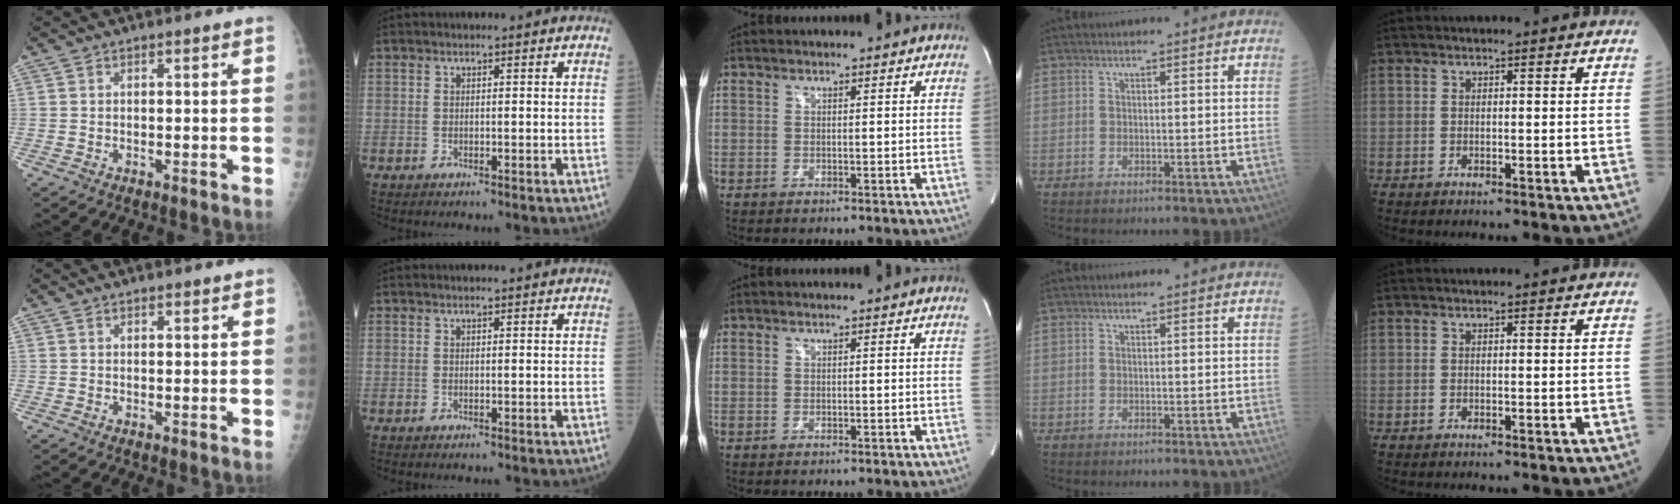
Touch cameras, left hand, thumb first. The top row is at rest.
{"thumb": {"total": 1.1, "force": [0.9, 0.4, 0.4], "torque": [-0.002, -0.005, 0.012]}, "index": {"total": 0.6, "force": [0.6, 0.0, 0.3], "torque": [-0.008, 0.000, 0.010]}}